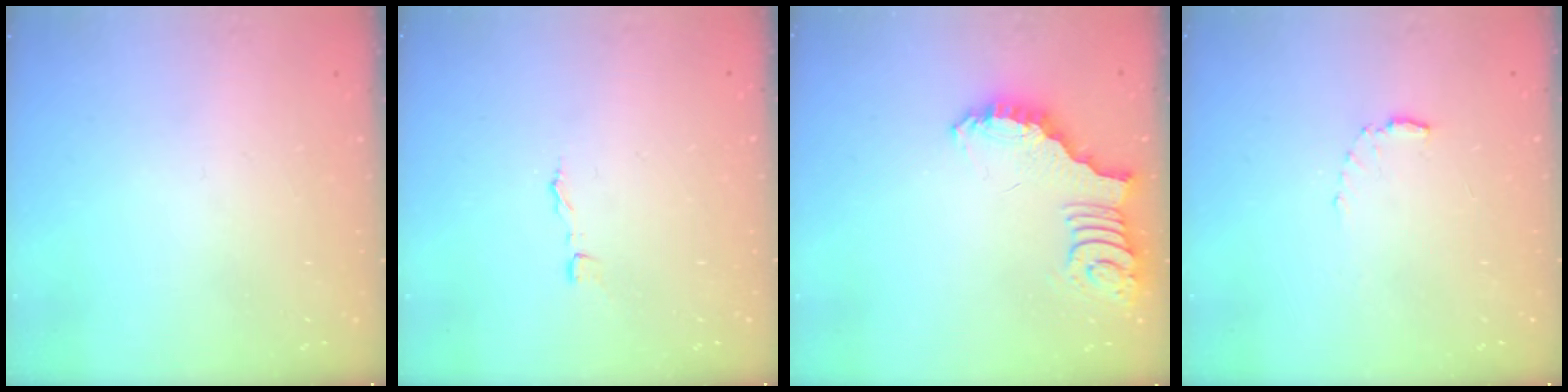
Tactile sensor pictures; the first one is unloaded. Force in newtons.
{"total": 1.9, "press": 1.9, "slide": 0.1}
{"total": 2.5, "press": 2.5, "slide": 0.5}
{"total": 3.7, "press": 3.7, "slide": 0.4}